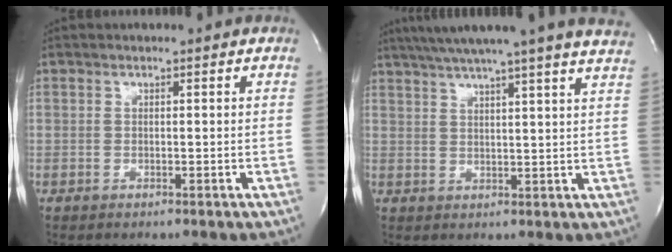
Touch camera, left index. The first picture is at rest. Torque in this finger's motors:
{"motor_torque": [0.52, -0.54, 0.59, 0.12]}